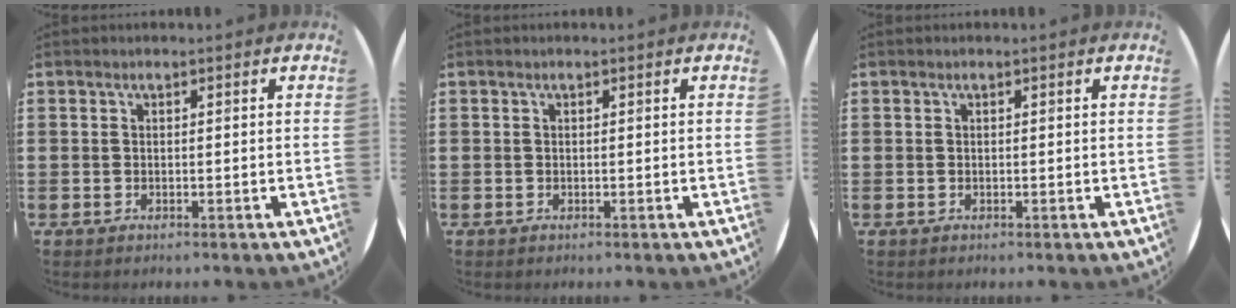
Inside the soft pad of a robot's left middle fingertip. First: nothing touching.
{"total": 0.0}
{"total": 0.0}